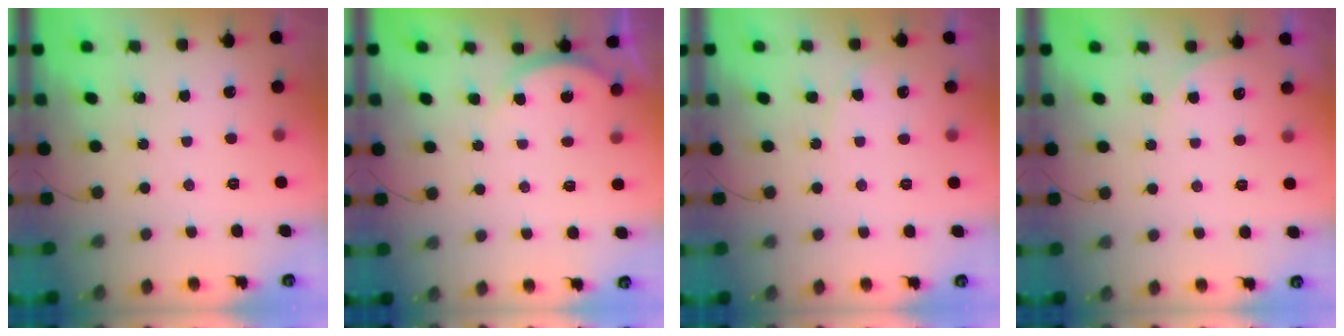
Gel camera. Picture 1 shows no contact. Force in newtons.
{"total": 3.2, "press": 3.2, "slide": 0.6}
{"total": 5.5, "press": 5.5, "slide": 0.5}
{"total": 3.8, "press": 3.3, "slide": 2.0}